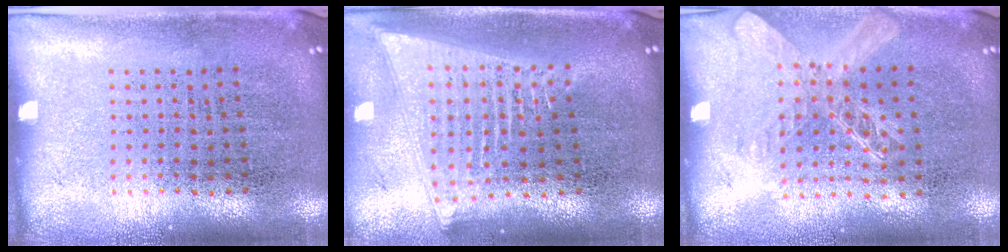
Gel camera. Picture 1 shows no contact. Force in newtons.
{"total": 2.1, "press": 1.8, "slide": 1.0}
{"total": 1.4, "press": 1.2, "slide": 0.6}